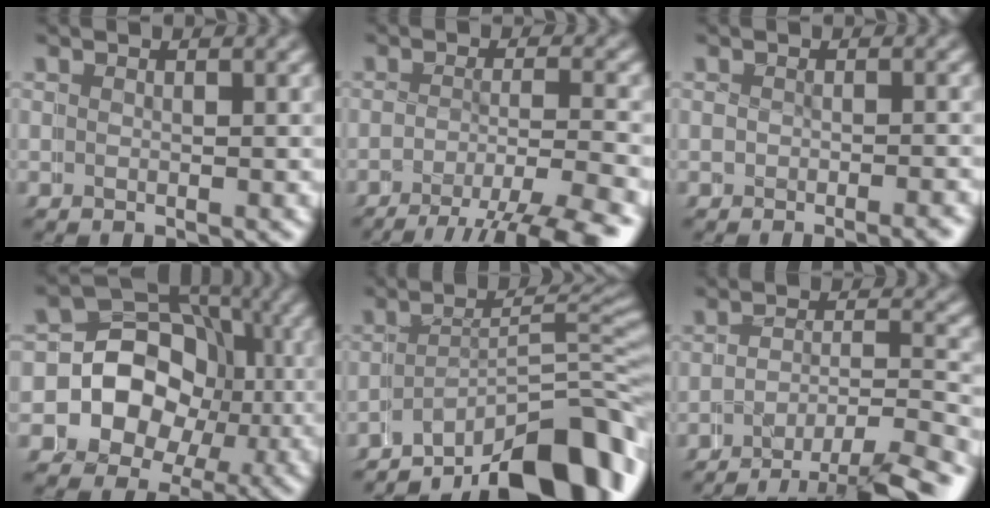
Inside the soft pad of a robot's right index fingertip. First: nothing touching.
{"total": 6.3, "force": [-4.4, 1.2, 4.4], "torque": [-0.068, -0.024, -0.064]}
{"total": 0.6, "force": [-0.6, 0.1, 0.1], "torque": [-0.003, -0.003, -0.011]}
{"total": 11.5, "force": [-0.4, 10.4, 4.8], "torque": [-0.105, -0.029, -0.009]}
{"total": 12.7, "force": [-8.7, 5.0, 7.8], "torque": [-0.100, -0.032, -0.120]}
{"total": 8.0, "force": [-6.1, 3.2, 4.0], "torque": [-0.049, -0.027, -0.090]}